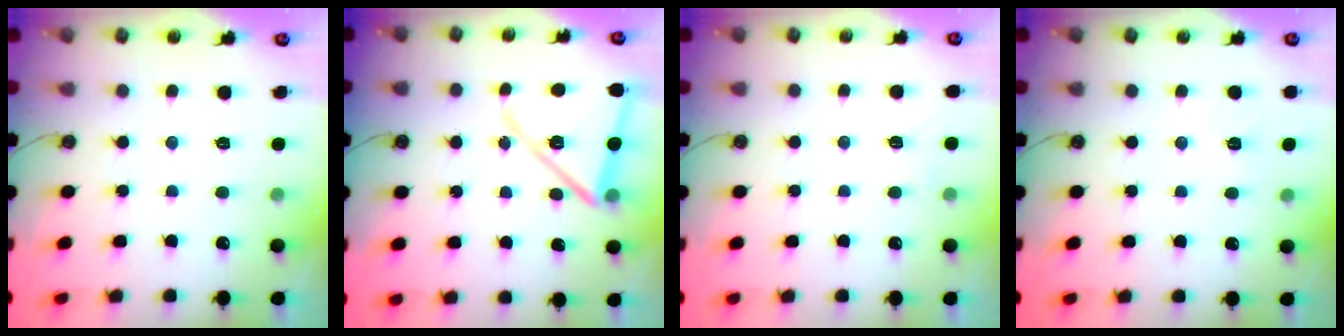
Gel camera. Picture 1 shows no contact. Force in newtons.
{"total": 15.5, "press": 15.3, "slide": 2.2}
{"total": 3.6, "press": 3.4, "slide": 1.3}
{"total": 6.6, "press": 6.1, "slide": 2.6}